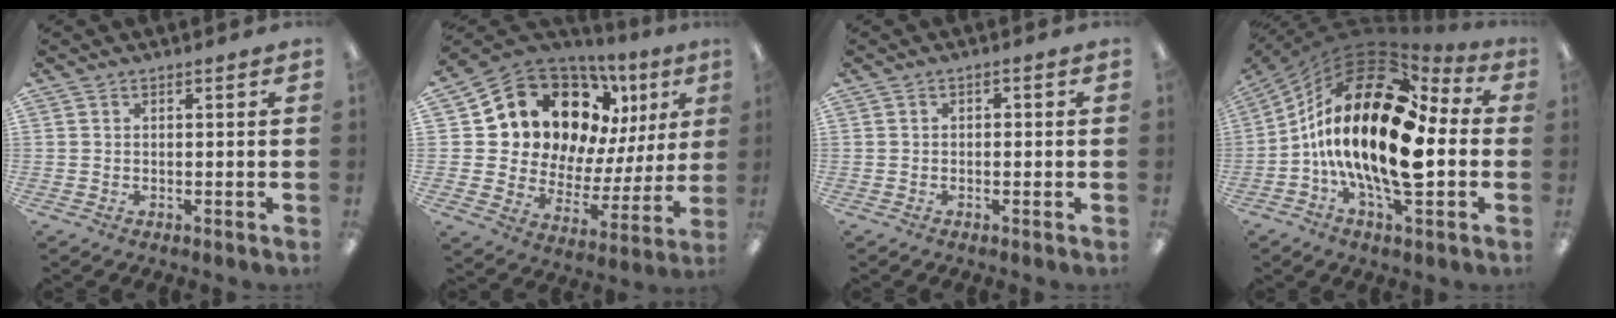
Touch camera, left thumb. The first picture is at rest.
{"total": 17.1, "force": [11.2, 10.6, 7.3], "torque": [-0.133, -0.085, 0.213]}
{"total": 1.3, "force": [-0.6, 0.9, 0.7], "torque": [-0.014, 0.007, -0.014]}
{"total": 25.7, "force": [-0.9, 10.9, 23.2], "torque": [-0.496, -0.013, -0.024]}